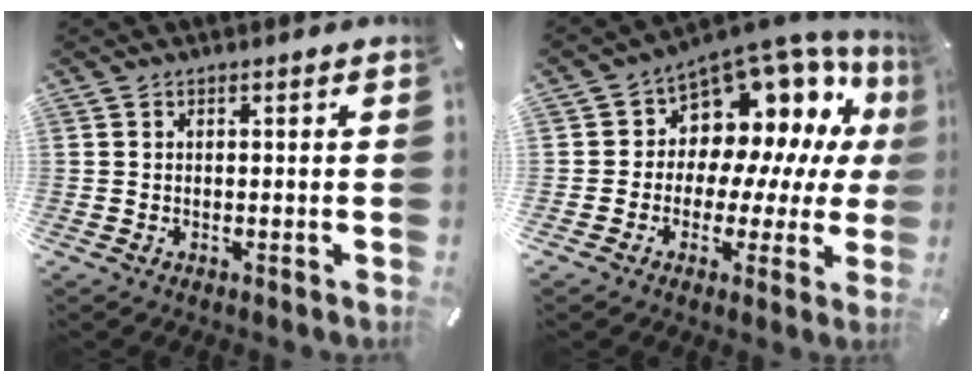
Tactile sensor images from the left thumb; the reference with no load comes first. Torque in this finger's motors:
{"motor_torque": [0.51, 0.83, 0.67, 0.45, 0.08]}